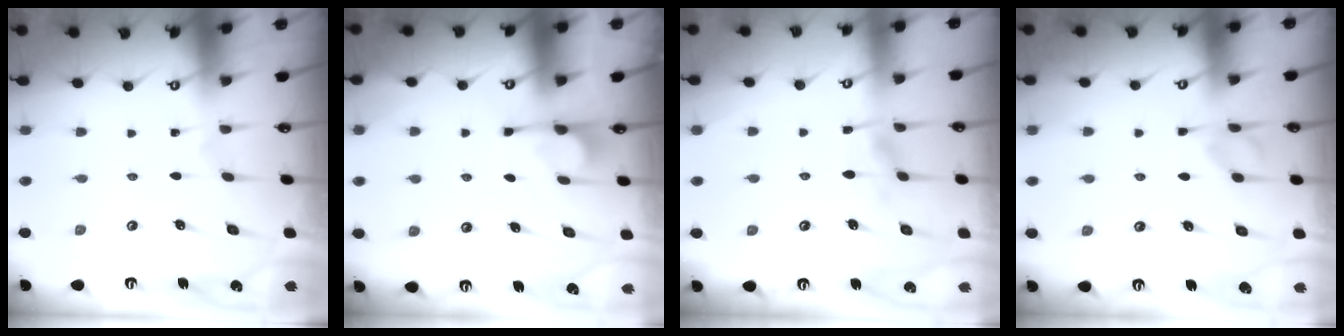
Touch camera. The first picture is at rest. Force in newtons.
{"total": 0.8, "press": 0.1, "slide": 0.8}
{"total": 2.2, "press": 1.9, "slide": 1.2}
{"total": 2.1, "press": 2.0, "slide": 0.8}